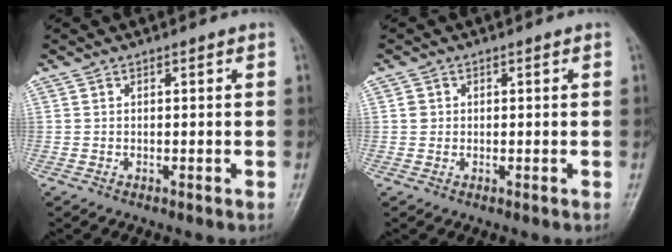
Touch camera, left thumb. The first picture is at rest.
{"total": 1.4, "force": [0.2, 1.3, 0.4], "torque": [-0.001, 0.002, 0.003]}